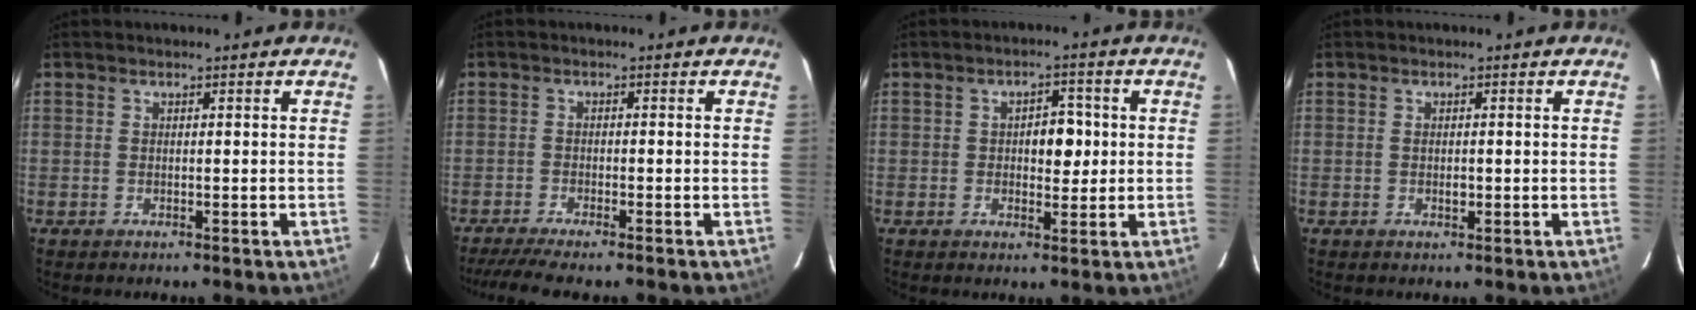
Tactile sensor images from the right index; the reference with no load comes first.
{"total": 7.2, "force": [-6.1, 0.3, 4.0], "torque": [-0.060, -0.016, -0.099]}
{"total": 4.6, "force": [0.3, 2.5, 3.8], "torque": [-0.053, 0.011, 0.007]}
{"total": 1.0, "force": [-0.1, 0.5, 0.8], "torque": [-0.017, 0.000, -0.001]}